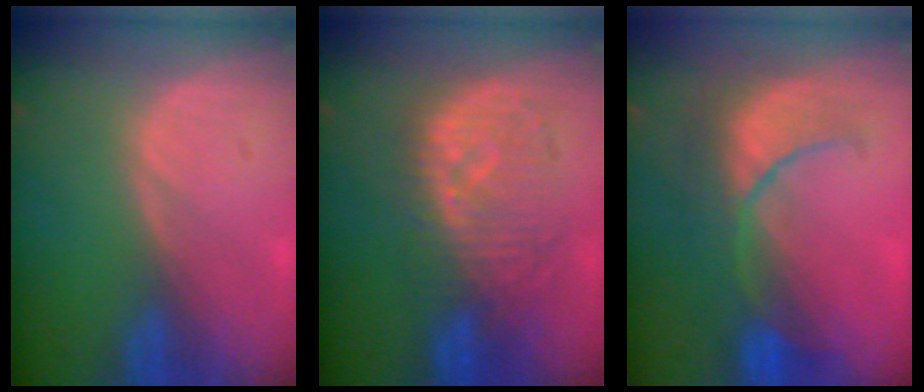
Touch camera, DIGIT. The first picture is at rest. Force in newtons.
{"total": 9.4, "press": 8.9, "slide": 3.2}
{"total": 8.1, "press": 8.1, "slide": 0.7}